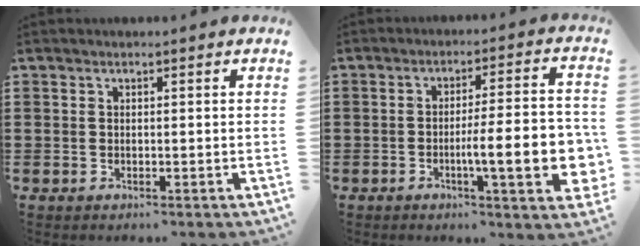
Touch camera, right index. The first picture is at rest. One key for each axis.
{"total": 11.9, "fx": -2.7, "fy": 2.2, "fz": 11.4, "tx": -0.175, "ty": -0.009, "tz": -0.047}